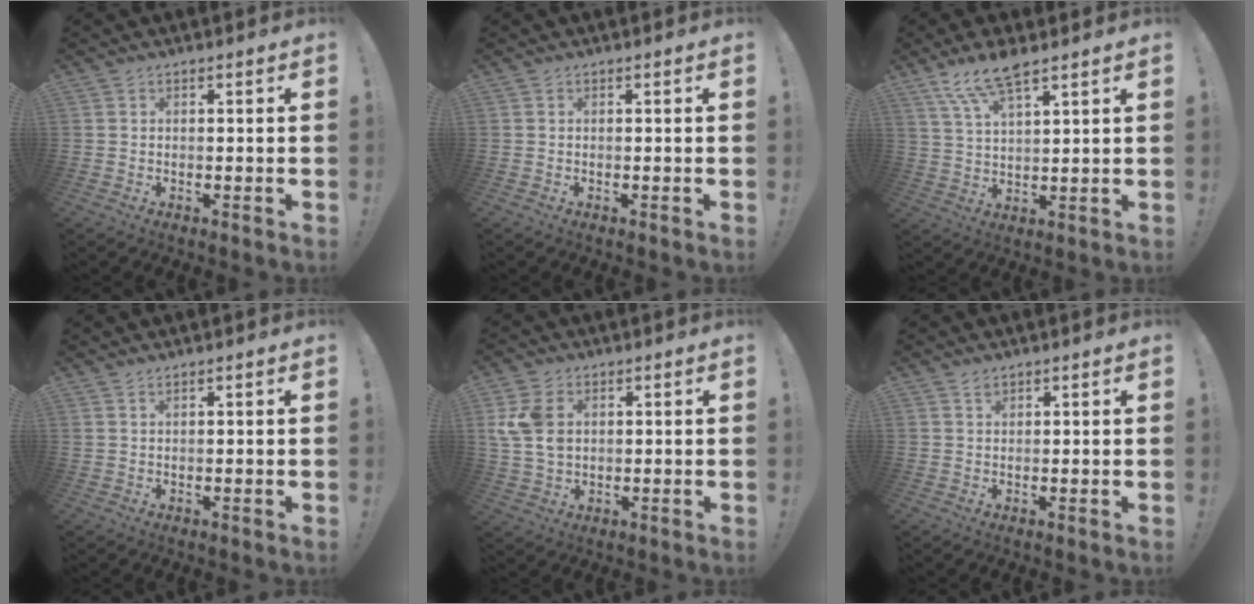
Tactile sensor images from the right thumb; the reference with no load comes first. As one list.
[{"total": 0.0}, {"total": 10.1, "force": [7.4, 2.8, 6.4], "torque": [-0.126, -0.030, 0.136]}, {"total": 0.9, "force": [0.8, 0.1, 0.5], "torque": [-0.014, 0.000, 0.016]}, {"total": 9.4, "force": [2.7, 6.8, 5.9], "torque": [-0.116, -0.001, 0.053]}, {"total": 1.4, "force": [1.2, 0.5, 0.5], "torque": [0.006, -0.009, 0.021]}]